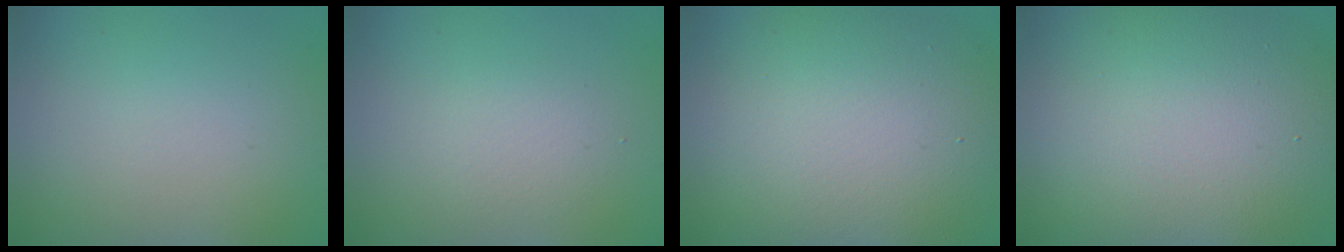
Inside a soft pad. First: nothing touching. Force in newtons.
{"total": 1.5, "press": 1.5, "slide": 0.1}
{"total": 12.7, "press": 12.6, "slide": 0.6}
{"total": 14.1, "press": 14.1, "slide": 1.4}